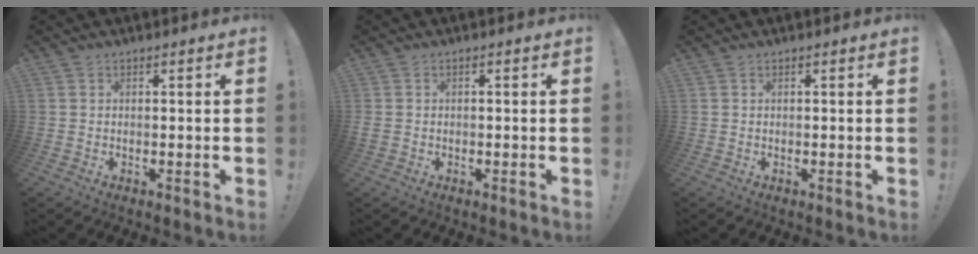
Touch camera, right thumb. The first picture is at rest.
{"total": 1.2, "force": [-0.7, 0.7, 0.7], "torque": [-0.013, 0.004, -0.011]}
{"total": 0.0}